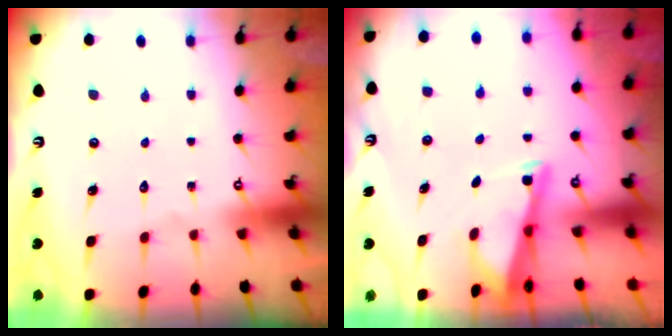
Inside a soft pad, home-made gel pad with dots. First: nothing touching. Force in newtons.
{"total": 3.0, "press": 2.9, "slide": 0.3}